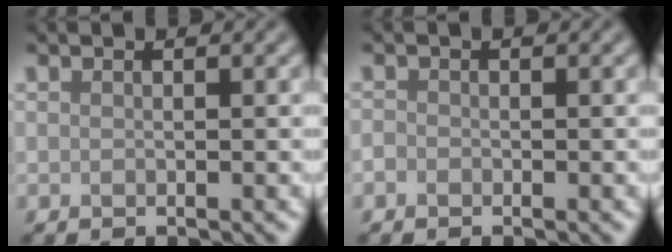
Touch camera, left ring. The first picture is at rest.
{"total": 0.6, "force": [-0.4, 0.4, 0.2], "torque": [-0.002, -0.003, -0.009]}